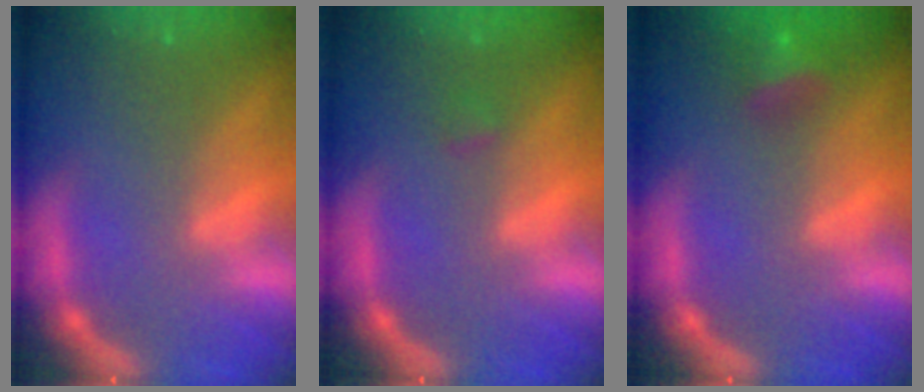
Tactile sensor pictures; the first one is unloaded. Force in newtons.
{"total": 0.9}
{"total": 3.4}